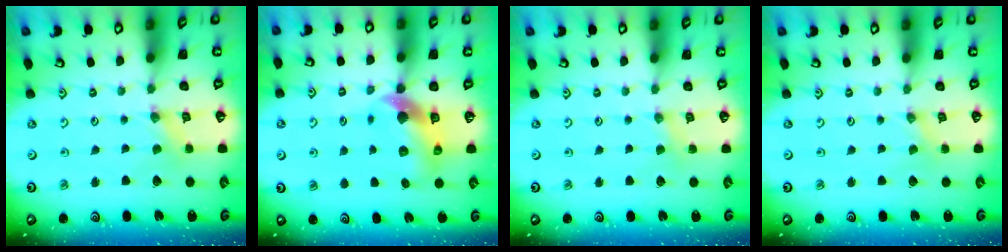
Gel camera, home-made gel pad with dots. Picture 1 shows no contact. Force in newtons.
{"total": 8.8, "press": 8.7, "slide": 1.4}
{"total": 2.5, "press": 2.5, "slide": 0.3}
{"total": 0.0}